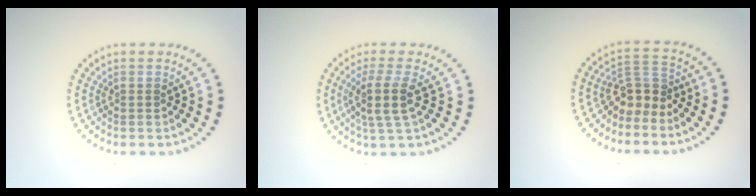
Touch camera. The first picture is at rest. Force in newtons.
{"total": 3.3, "press": 2.7, "slide": 1.9}
{"total": 3.1, "press": 2.3, "slide": 2.1}